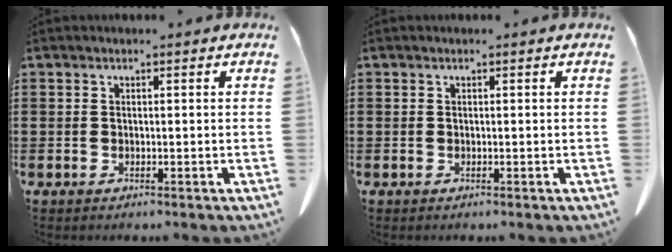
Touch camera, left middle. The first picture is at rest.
{"total": 0.0}